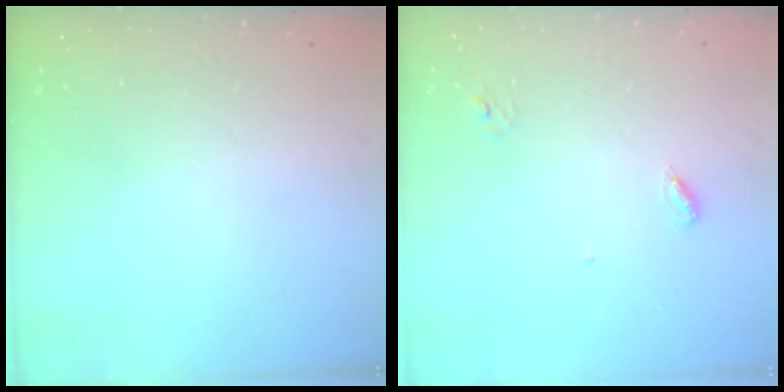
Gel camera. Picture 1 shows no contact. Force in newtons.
{"total": 3.4, "press": 3.4, "slide": 0.3}